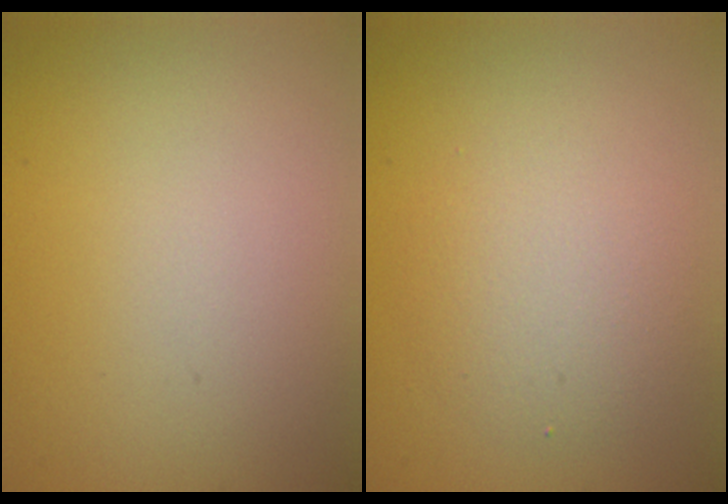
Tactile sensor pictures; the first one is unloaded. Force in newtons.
{"total": 2.9, "press": 2.9, "slide": 0.2}